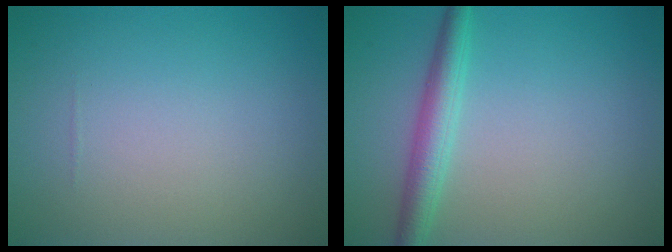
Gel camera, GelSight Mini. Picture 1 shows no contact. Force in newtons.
{"total": 3.0, "press": 3.0, "slide": 0.1}